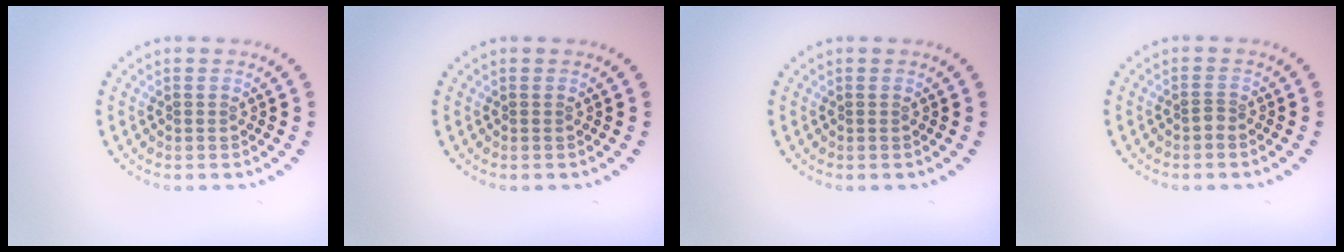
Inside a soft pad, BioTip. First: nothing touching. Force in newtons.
{"total": 0.0}
{"total": 0.0}
{"total": 0.9, "press": 0.5, "slide": 0.7}